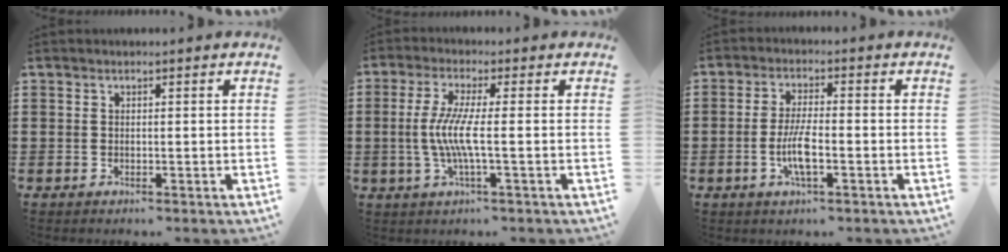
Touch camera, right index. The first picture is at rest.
{"total": 6.3, "force": [-0.9, 0.2, 6.2], "torque": [-0.140, -0.017, -0.029]}
{"total": 5.4, "force": [-1.6, 1.3, 5.1], "torque": [-0.114, -0.007, -0.036]}